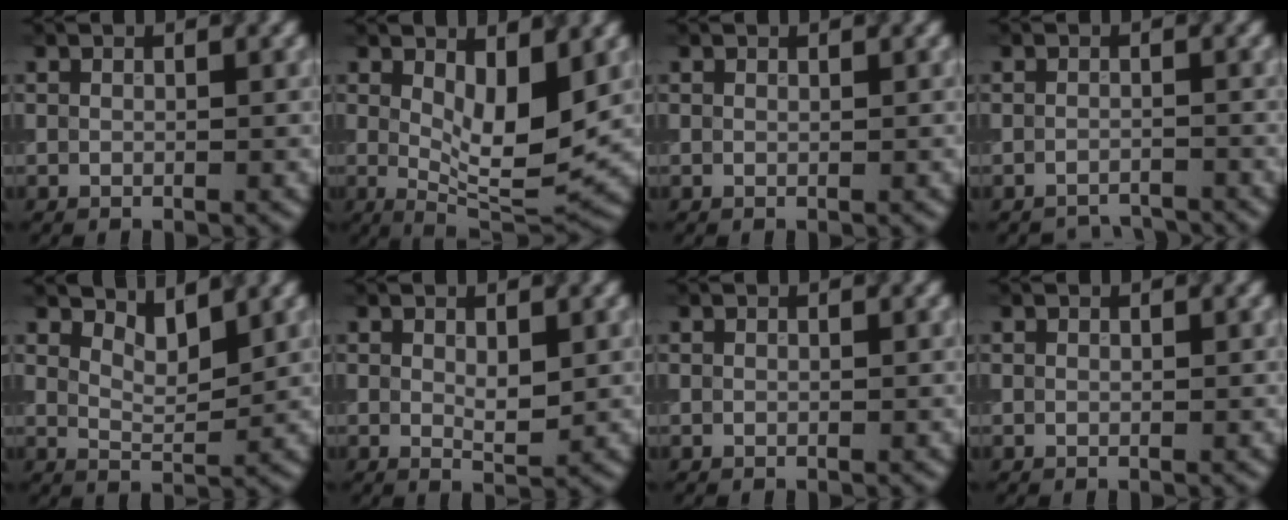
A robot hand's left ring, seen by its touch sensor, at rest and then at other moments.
{"total": 6.6, "force": [1.5, 2.4, 6.0], "torque": [-0.097, -0.018, 0.028]}
{"total": 0.0}
{"total": 2.4, "force": [-2.3, 0.3, 0.1], "torque": [0.006, -0.002, -0.035]}
{"total": 2.6, "force": [2.3, 0.5, 1.2], "torque": [-0.023, -0.010, 0.040]}
{"total": 1.8, "force": [0.5, 0.7, 1.6], "torque": [-0.028, -0.003, 0.011]}
{"total": 0.0}
{"total": 0.0}